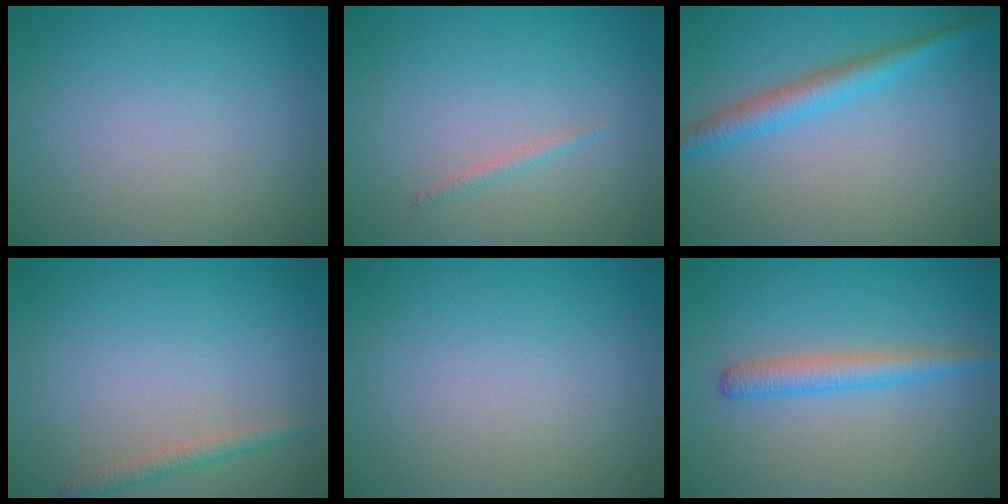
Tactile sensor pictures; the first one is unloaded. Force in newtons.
{"total": 0.7, "press": 0.7, "slide": 0.1}
{"total": 3.1, "press": 3.1, "slide": 0.1}
{"total": 1.4, "press": 1.4, "slide": 0.0}
{"total": 0.0}
{"total": 2.6, "press": 2.6, "slide": 0.1}